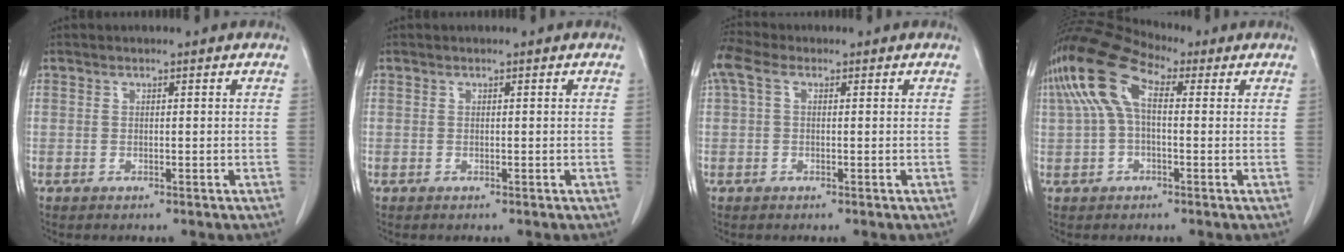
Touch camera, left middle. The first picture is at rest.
{"total": 0.0}
{"total": 4.6, "force": [1.7, 2.6, 3.4], "torque": [-0.090, 0.033, 0.032]}
{"total": 9.7, "force": [2.6, 4.6, 8.1], "torque": [-0.179, 0.056, 0.041]}